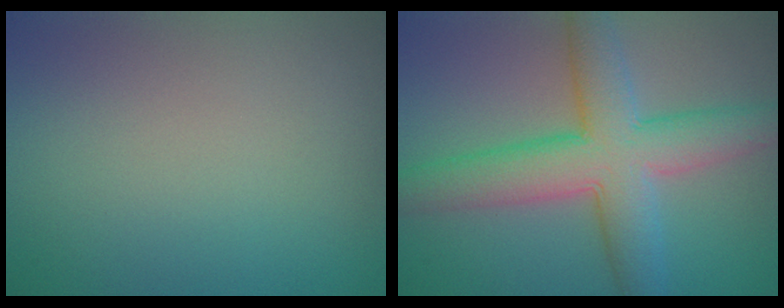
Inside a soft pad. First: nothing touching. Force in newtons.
{"total": 7.6, "press": 7.6, "slide": 0.2}